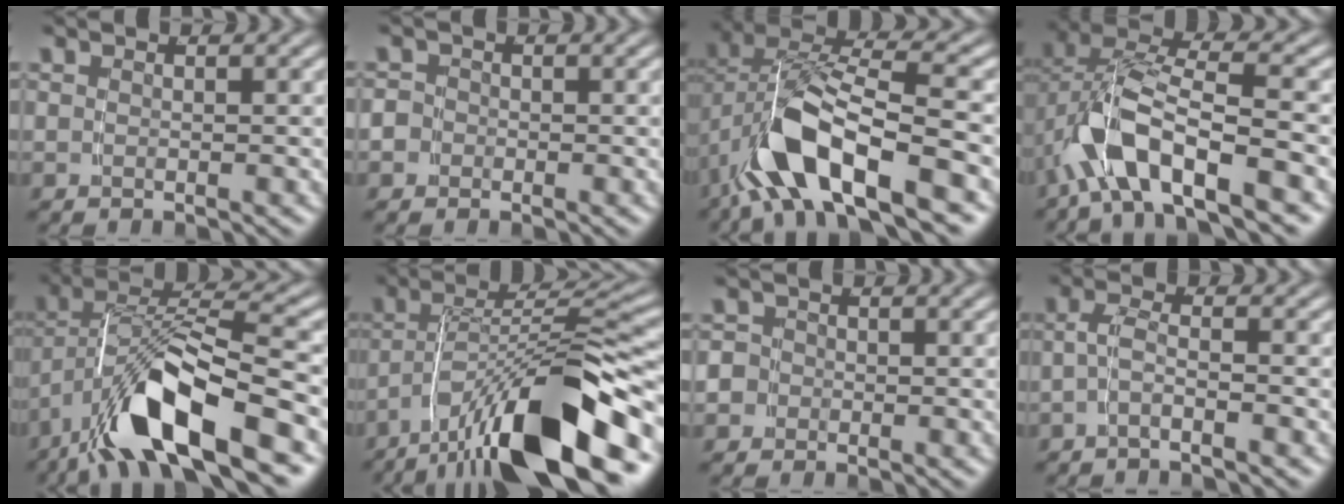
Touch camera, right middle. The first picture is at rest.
{"total": 2.3, "force": [-0.9, 2.1, 0.4], "torque": [-0.017, -0.010, -0.017]}
{"total": 9.0, "force": [-2.0, 4.6, 7.5], "torque": [-0.166, -0.015, -0.026]}
{"total": 7.3, "force": [-1.9, 3.9, 5.8], "torque": [-0.141, -0.011, -0.024]}
{"total": 8.1, "force": [-2.9, 3.1, 6.9], "torque": [-0.125, -0.006, -0.043]}
{"total": 10.4, "force": [-5.1, 3.1, 8.5], "torque": [-0.127, -0.002, -0.073]}
{"total": 3.2, "force": [-0.9, 3.0, 0.7], "torque": [-0.025, -0.012, -0.018]}
{"total": 2.1, "force": [-1.4, 0.1, 1.5], "torque": [-0.038, -0.010, -0.023]}